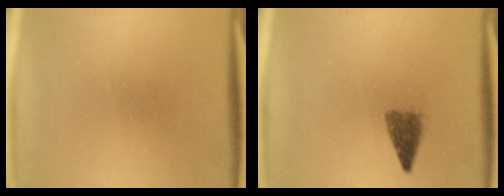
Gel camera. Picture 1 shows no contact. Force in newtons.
{"total": 2.8}